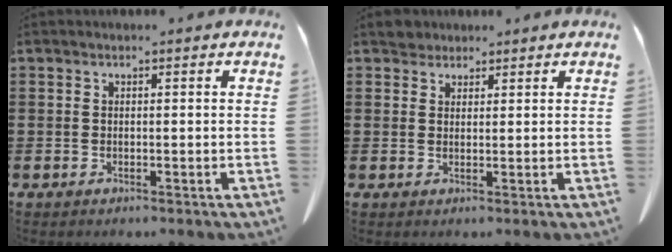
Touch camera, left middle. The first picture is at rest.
{"total": 2.2, "force": [2.0, 1.0, 0.1], "torque": [0.001, 0.002, 0.038]}